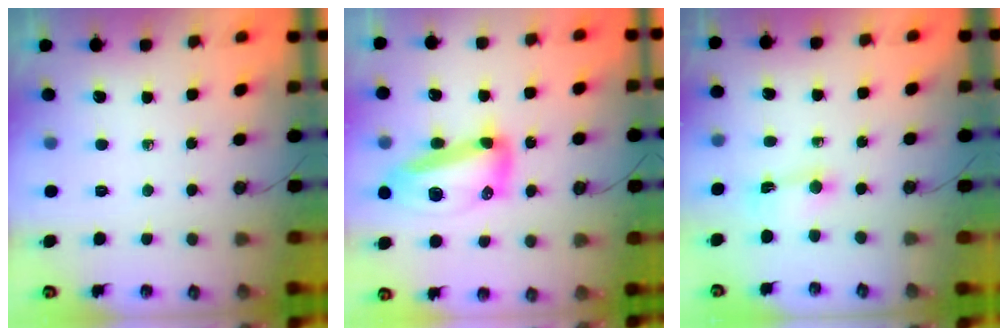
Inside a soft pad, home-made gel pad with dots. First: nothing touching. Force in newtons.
{"total": 15.1, "press": 15.1, "slide": 1.2}
{"total": 2.0, "press": 2.0, "slide": 0.2}